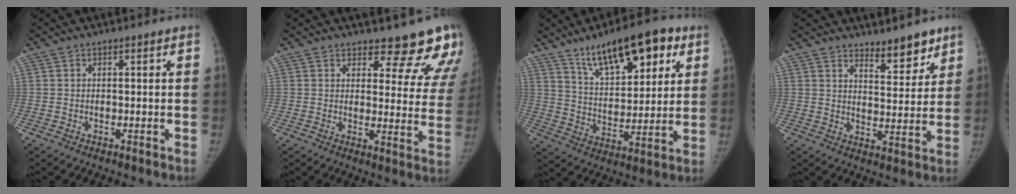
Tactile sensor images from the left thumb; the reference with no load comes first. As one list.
[{"total": 13.8, "force": [12.4, 4.8, 3.7], "torque": [0.015, -0.098, 0.126]}, {"total": 17.6, "force": [10.2, 7.3, 12.4], "torque": [-0.149, -0.037, 0.168]}, {"total": 6.9, "force": [5.6, 2.5, 3.2], "torque": [-0.018, -0.047, 0.086]}]